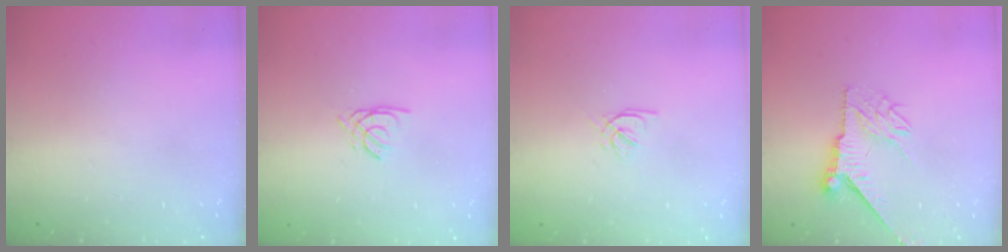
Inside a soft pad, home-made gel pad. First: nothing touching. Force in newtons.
{"total": 1.6, "press": 1.5, "slide": 0.4}
{"total": 2.1, "press": 2.0, "slide": 0.5}
{"total": 8.2, "press": 8.1, "slide": 0.7}